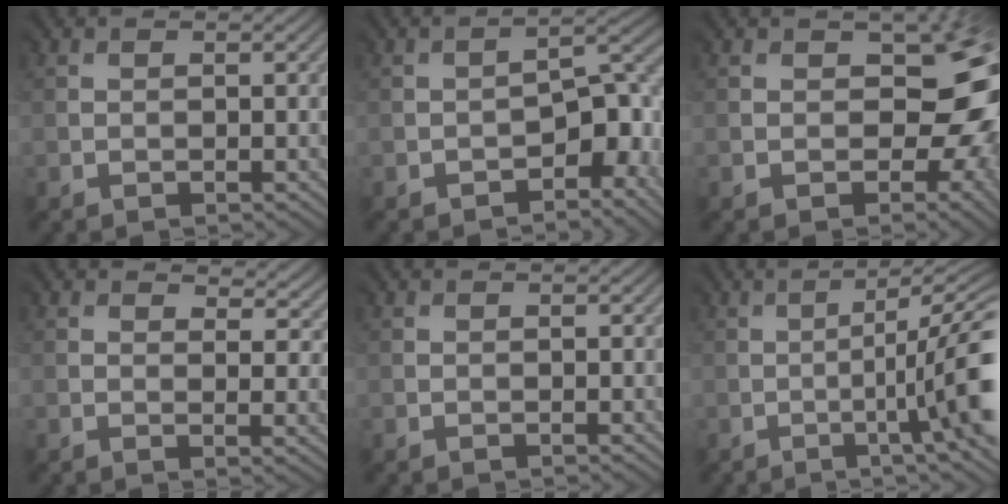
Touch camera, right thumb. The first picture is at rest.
{"total": 4.7, "force": [-3.2, 1.7, 3.0], "torque": [-0.036, 0.005, -0.051]}
{"total": 10.3, "force": [-0.8, 6.9, 7.6], "torque": [-0.069, -0.008, -0.007]}
{"total": 5.5, "force": [2.6, 2.6, 4.1], "torque": [-0.059, -0.005, 0.043]}
{"total": 0.0}
{"total": 12.4, "force": [-1.9, 3.2, 11.8], "torque": [-0.157, -0.009, -0.015]}